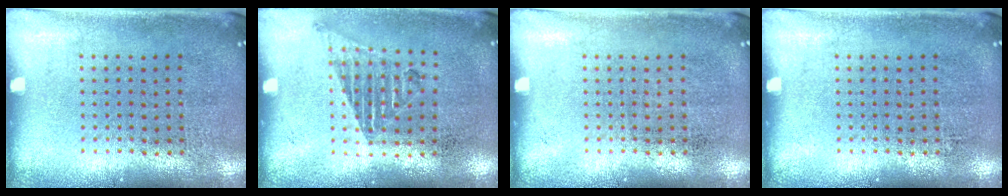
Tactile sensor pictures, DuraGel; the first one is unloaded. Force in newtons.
{"total": 1.0, "press": 0.9, "slide": 0.4}
{"total": 0.0}
{"total": 0.0}